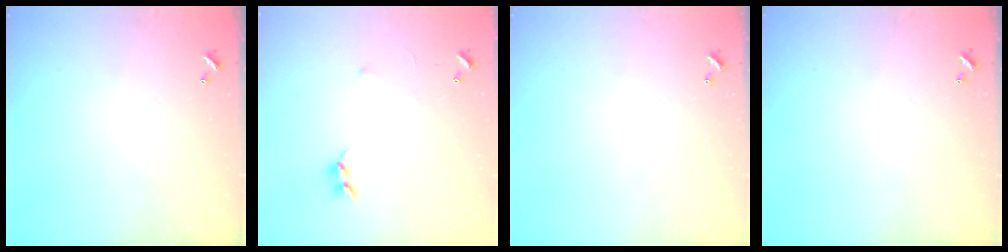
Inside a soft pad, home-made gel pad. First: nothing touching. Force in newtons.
{"total": 6.4, "press": 6.4, "slide": 0.4}
{"total": 0.0}
{"total": 0.0}